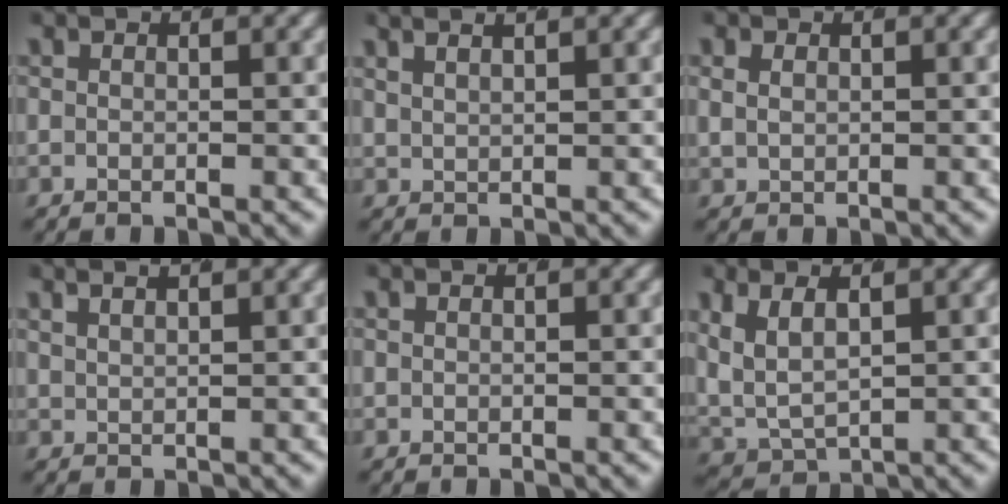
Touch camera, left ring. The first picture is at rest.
{"total": 3.1, "force": [2.8, 0.5, 1.4], "torque": [-0.017, 0.012, 0.048]}
{"total": 1.1, "force": [0.6, 0.7, 0.6], "torque": [-0.019, -0.005, 0.022]}
{"total": 2.8, "force": [2.6, 0.3, 1.1], "torque": [-0.014, 0.010, 0.045]}
{"total": 0.0}
{"total": 6.4, "force": [1.0, 5.1, 3.6], "torque": [-0.111, -0.017, 0.028]}